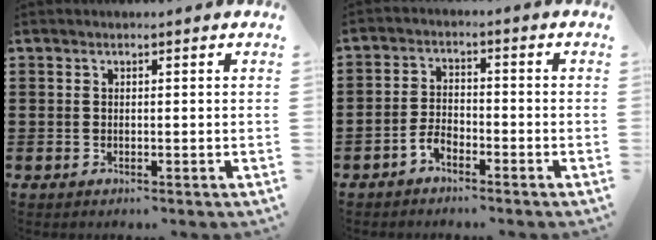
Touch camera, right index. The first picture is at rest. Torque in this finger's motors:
{"motor_torque": [0.65, 0.59, 0.09, 0.08]}